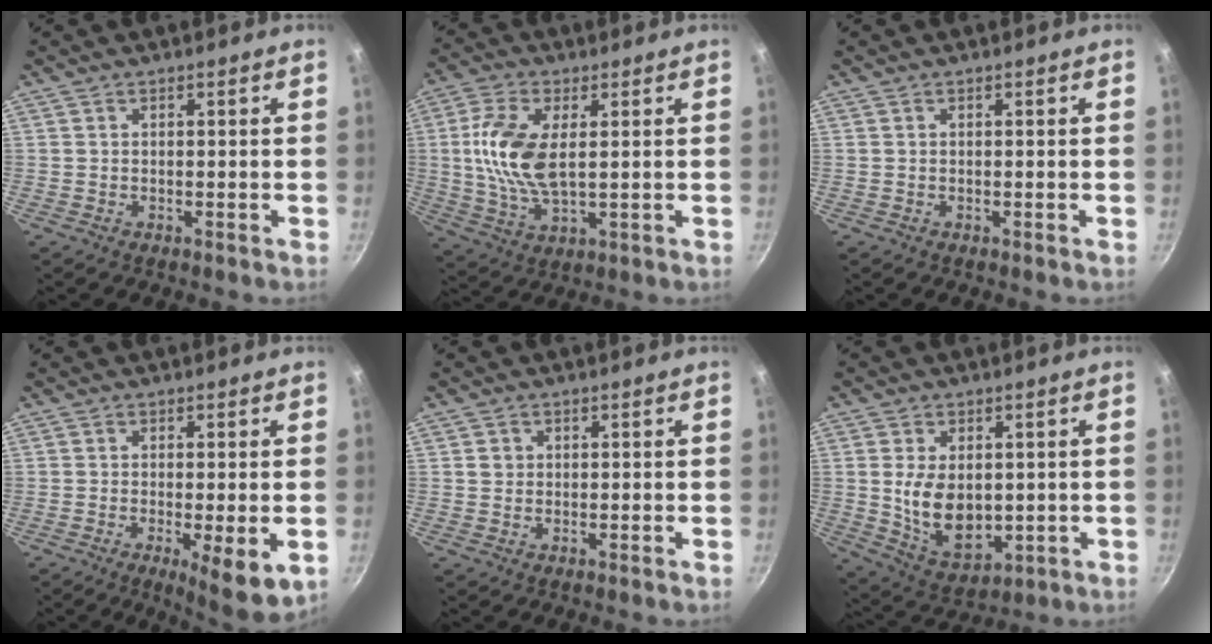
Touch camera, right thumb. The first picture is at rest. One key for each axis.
{"total": 12.2, "fx": 1.8, "fy": 6.0, "fz": 10.4, "tx": -0.209, "ty": -0.001, "tz": 0.035}
{"total": 0.0}
{"total": 8.1, "fx": -2.0, "fy": 2.0, "fz": 7.6, "tx": -0.111, "ty": -0.010, "tz": -0.023}
{"total": 1.5, "fx": 0.3, "fy": 1.4, "fz": 0.5, "tx": -0.003, "ty": 0.004, "tz": 0.003}
{"total": 11.2, "fx": 0.6, "fy": 7.4, "fz": 8.5, "tx": -0.128, "ty": -0.021, "tz": 0.031}